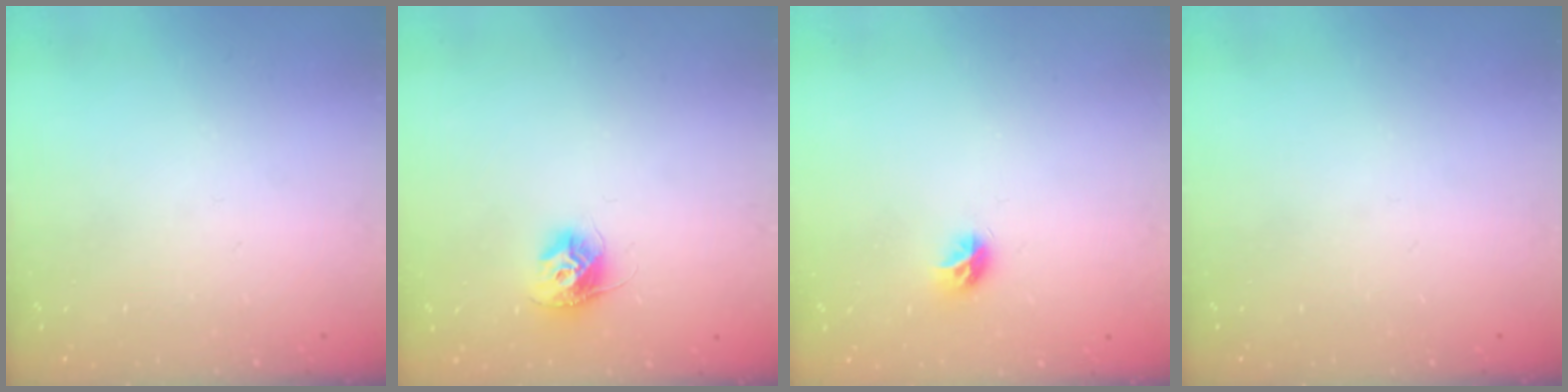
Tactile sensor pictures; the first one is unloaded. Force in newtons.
{"total": 9.5, "press": 9.5, "slide": 0.2}
{"total": 5.8, "press": 5.8, "slide": 0.5}
{"total": 0.0}